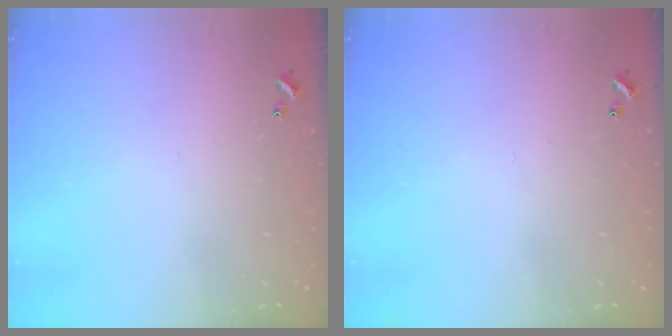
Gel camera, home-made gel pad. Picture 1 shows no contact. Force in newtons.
{"total": 0.0}